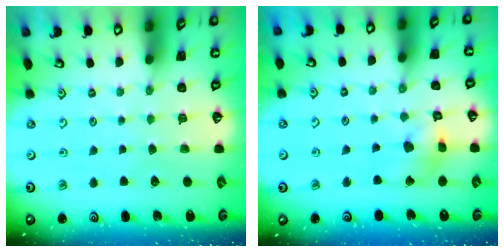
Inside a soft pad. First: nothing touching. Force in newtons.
{"total": 11.9, "press": 11.7, "slide": 1.7}